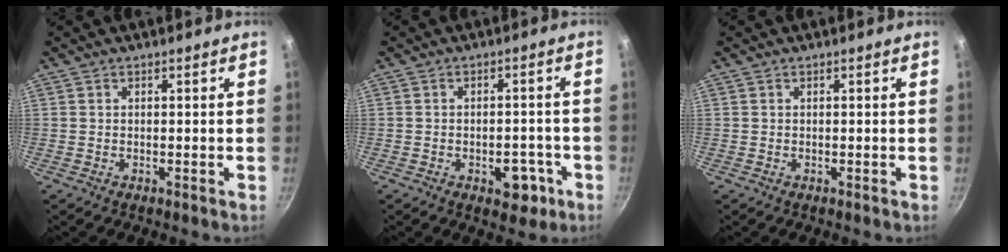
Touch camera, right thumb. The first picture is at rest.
{"total": 6.2, "force": [-2.6, 3.8, 4.1], "torque": [-0.027, 0.018, -0.026]}
{"total": 0.0}